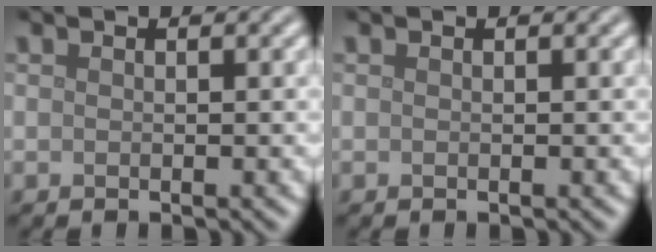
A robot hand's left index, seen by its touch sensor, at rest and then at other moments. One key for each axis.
{"total": 0.0}